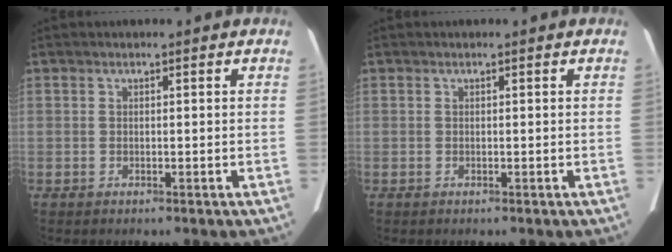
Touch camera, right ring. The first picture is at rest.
{"total": 0.0}